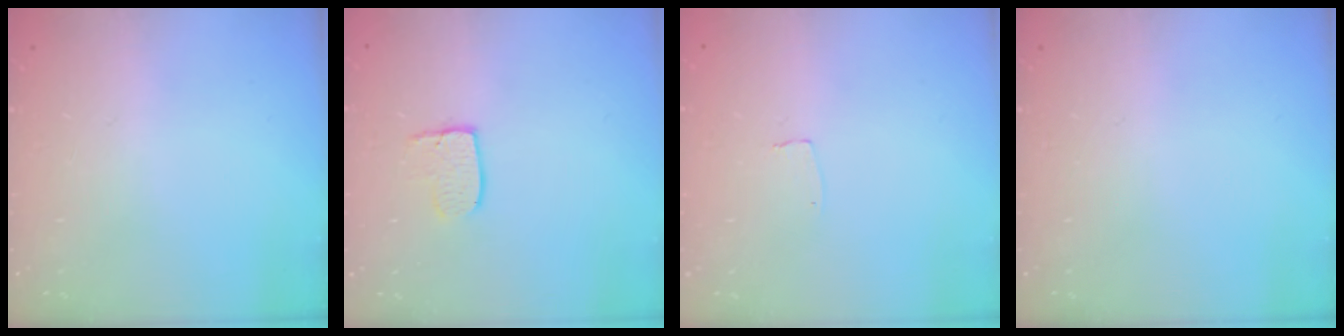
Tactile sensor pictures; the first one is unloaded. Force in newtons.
{"total": 5.5, "press": 5.5, "slide": 0.3}
{"total": 3.0, "press": 3.0, "slide": 0.2}
{"total": 0.0}